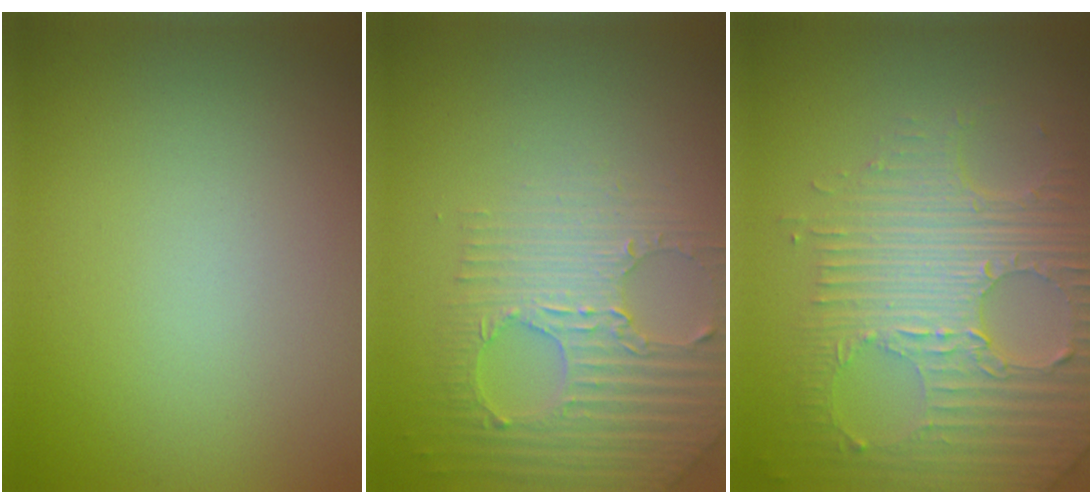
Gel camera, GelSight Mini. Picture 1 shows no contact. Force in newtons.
{"total": 3.5, "press": 3.5, "slide": 0.6}
{"total": 7.9, "press": 5.6, "slide": 5.6}